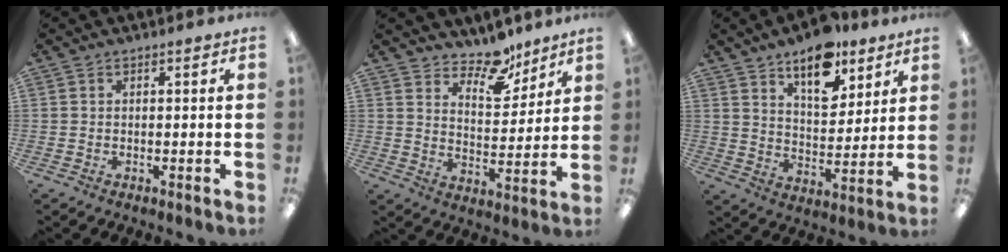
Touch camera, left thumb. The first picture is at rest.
{"total": 10.6, "force": [9.0, 4.5, 3.3], "torque": [-0.039, -0.064, 0.164]}
{"total": 14.2, "force": [9.5, 7.1, 7.8], "torque": [-0.104, -0.051, 0.165]}